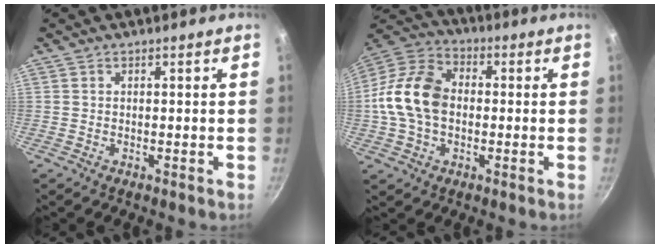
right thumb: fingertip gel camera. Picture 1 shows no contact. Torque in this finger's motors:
{"motor_torque": [0.10, 0.63, 0.74, -0.69, 0.36]}